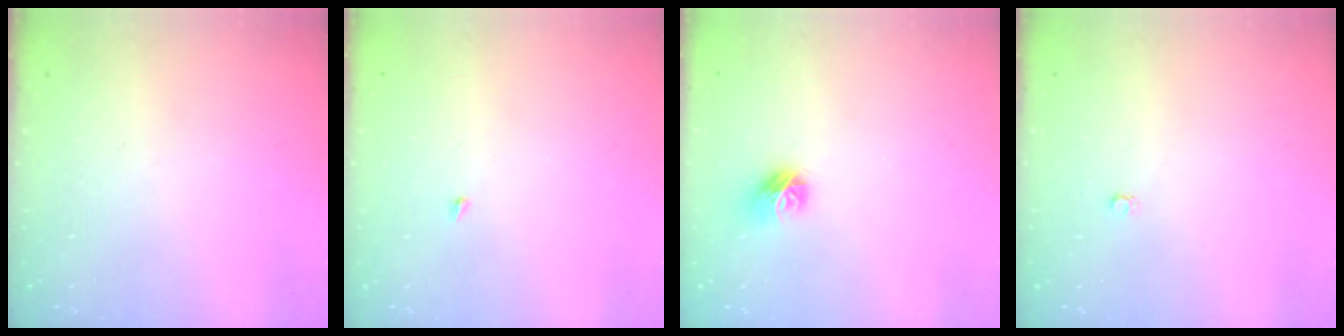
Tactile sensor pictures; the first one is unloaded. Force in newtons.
{"total": 1.9, "press": 1.9, "slide": 0.3}
{"total": 8.1, "press": 8.1, "slide": 0.2}
{"total": 2.6, "press": 2.6, "slide": 0.3}